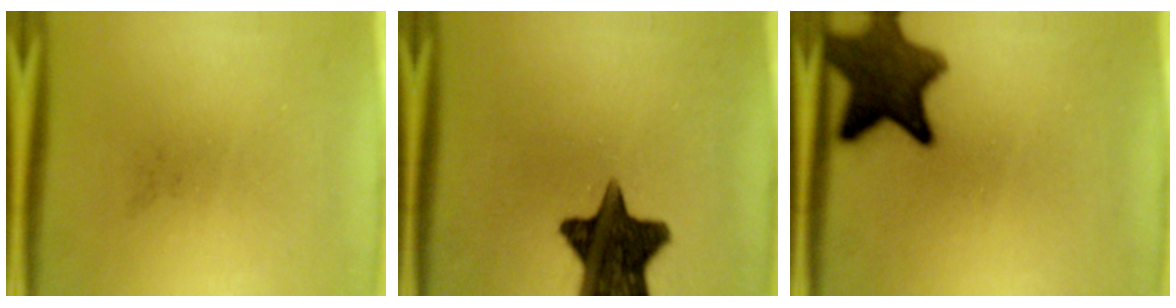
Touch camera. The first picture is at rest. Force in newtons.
{"total": 14.7}
{"total": 11.1}